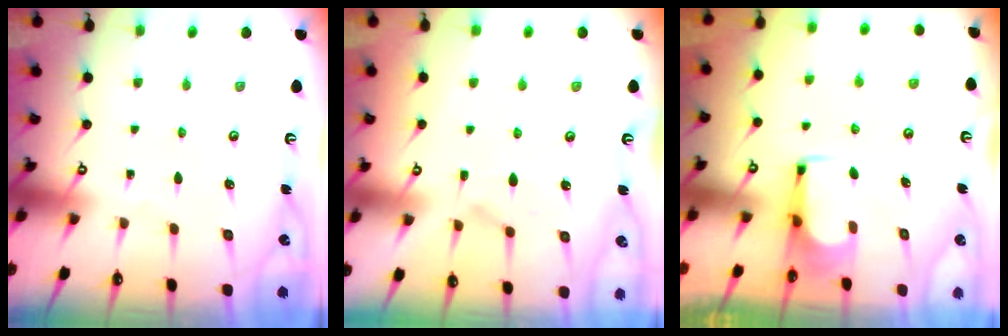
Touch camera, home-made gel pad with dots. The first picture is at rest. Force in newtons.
{"total": 1.0, "press": 0.2, "slide": 0.9}
{"total": 3.7, "press": 3.7, "slide": 0.2}